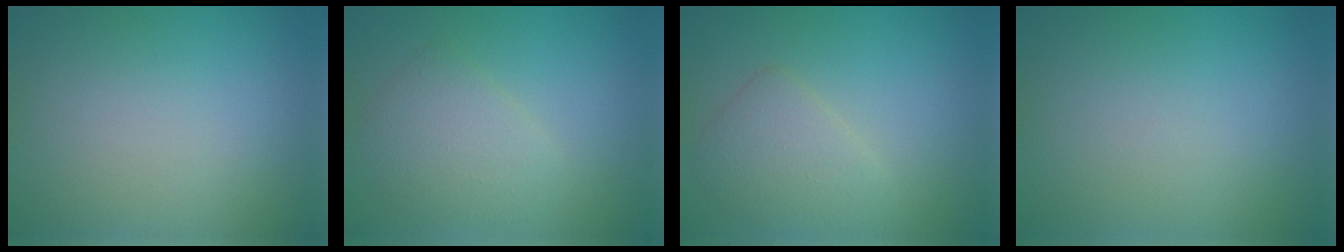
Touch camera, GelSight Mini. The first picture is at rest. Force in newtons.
{"total": 2.8, "press": 2.8, "slide": 0.2}
{"total": 2.8, "press": 2.8, "slide": 0.2}
{"total": 0.0}